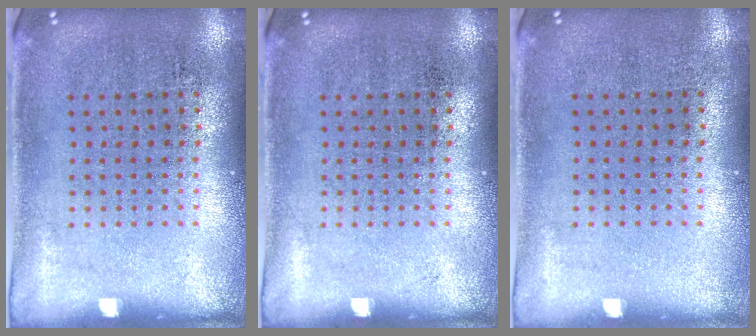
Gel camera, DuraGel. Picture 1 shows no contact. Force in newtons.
{"total": 0.0}
{"total": 0.0}